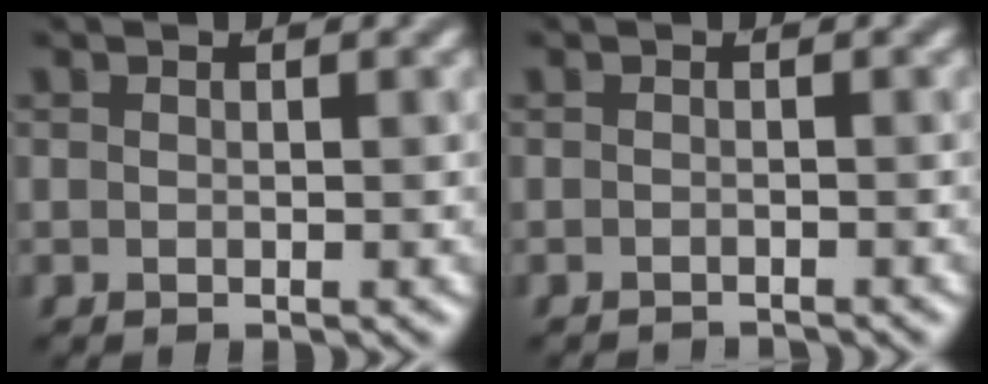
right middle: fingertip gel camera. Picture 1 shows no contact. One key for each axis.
{"total": 1.8, "fx": -1.8, "fy": 0.2, "fz": 0.3, "tx": 0.005, "ty": -0.008, "tz": -0.026}